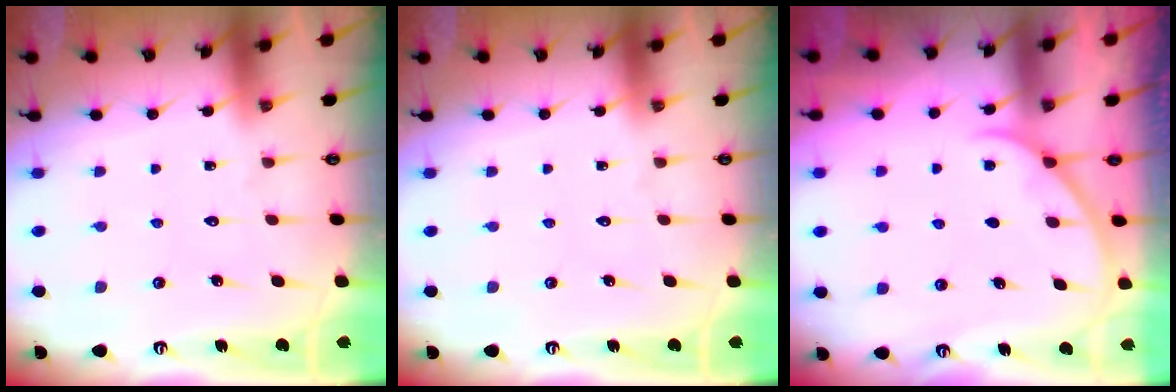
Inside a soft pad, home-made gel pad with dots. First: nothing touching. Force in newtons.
{"total": 0.0}
{"total": 1.9, "press": 1.9, "slide": 0.2}